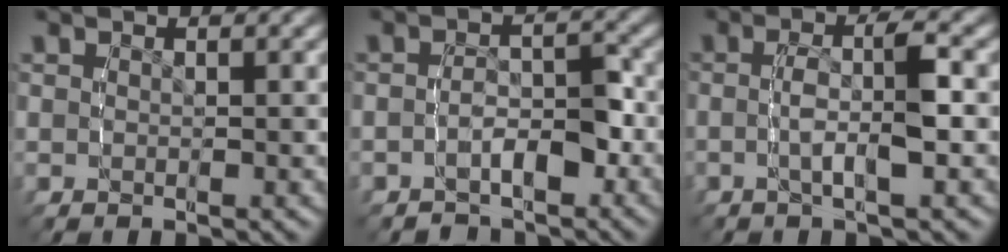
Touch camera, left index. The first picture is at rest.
{"total": 2.9, "force": [-2.2, 1.6, 1.0], "torque": [-0.033, -0.002, -0.037]}
{"total": 3.1, "force": [-0.8, 0.0, 2.9], "torque": [-0.063, 0.001, -0.012]}